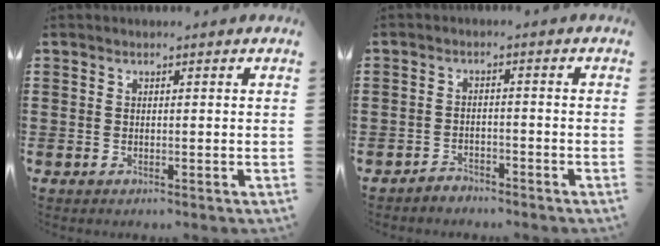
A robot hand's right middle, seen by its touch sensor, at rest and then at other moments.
{"total": 2.3, "force": [-2.3, 0.6, -0.1], "torque": [-0.006, 0.004, -0.050]}